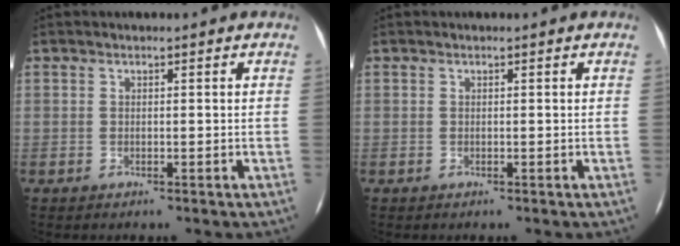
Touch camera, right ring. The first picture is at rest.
{"total": 0.0}